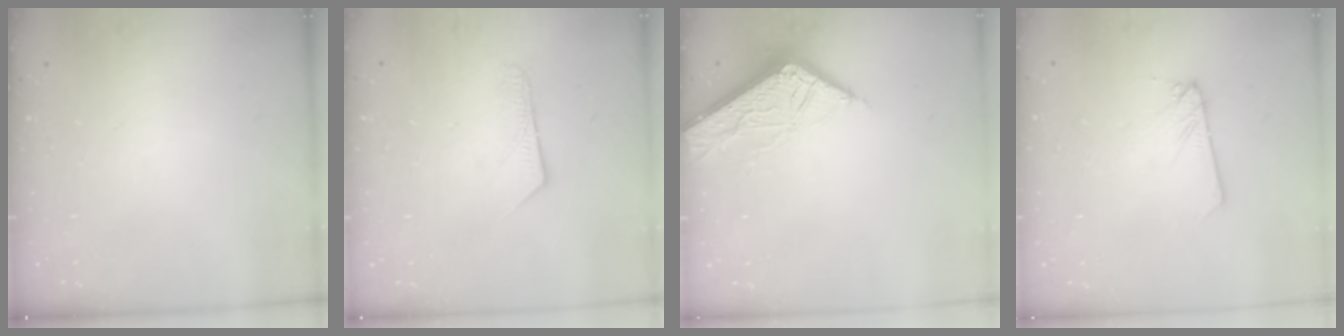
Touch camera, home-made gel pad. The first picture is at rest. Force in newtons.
{"total": 6.6, "press": 6.5, "slide": 0.5}
{"total": 7.0, "press": 6.9, "slide": 0.4}
{"total": 2.3, "press": 2.3, "slide": 0.1}